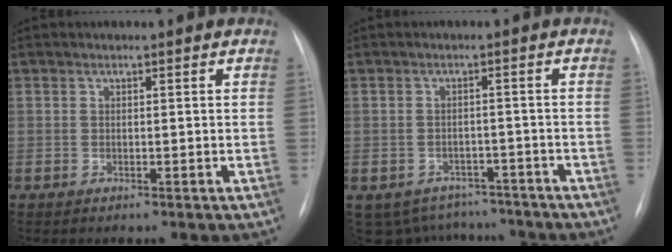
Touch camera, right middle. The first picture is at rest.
{"total": 8.9, "force": [-7.5, 4.8, 0.7], "torque": [-0.009, 0.020, -0.089]}